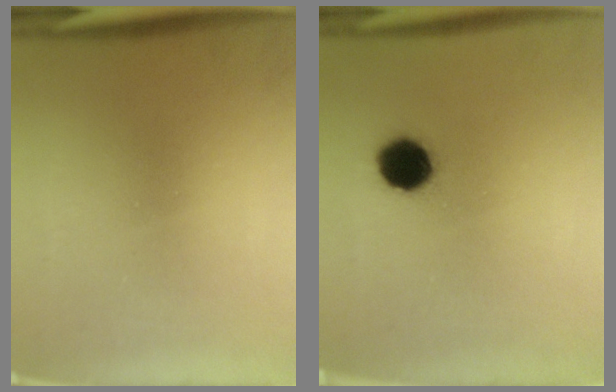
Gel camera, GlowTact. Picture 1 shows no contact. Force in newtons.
{"total": 8.9}